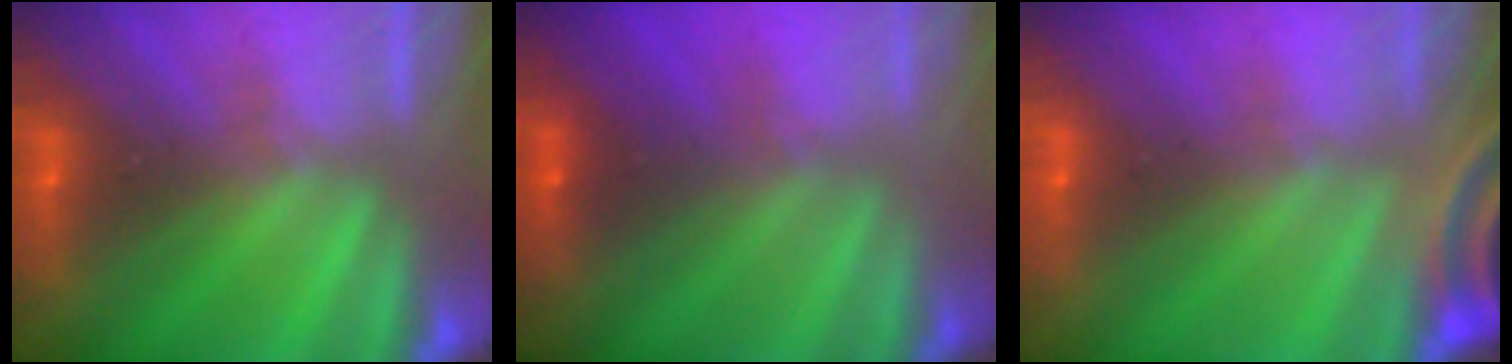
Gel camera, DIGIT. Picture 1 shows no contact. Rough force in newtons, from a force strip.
{"total": 1.6}
{"total": 5.8}